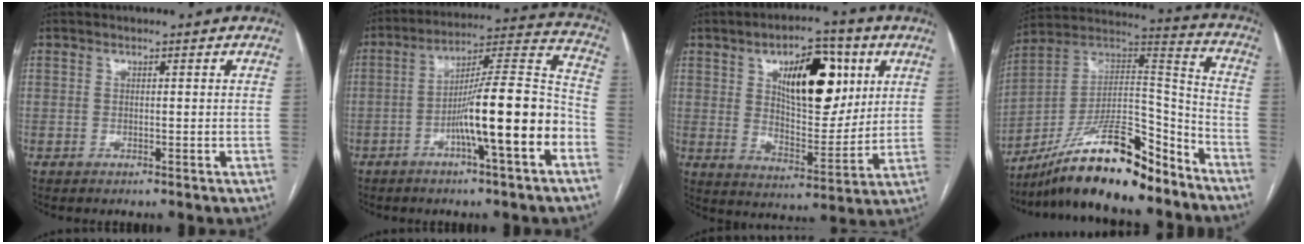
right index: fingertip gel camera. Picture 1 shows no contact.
{"total": 15.3, "force": [-5.5, 0.7, 14.3], "torque": [-0.224, 0.015, -0.089]}
{"total": 15.4, "force": [5.7, 6.6, 12.7], "torque": [-0.190, 0.014, 0.095]}
{"total": 20.4, "force": [-15.5, 4.6, 12.4], "torque": [-0.218, 0.031, -0.269]}